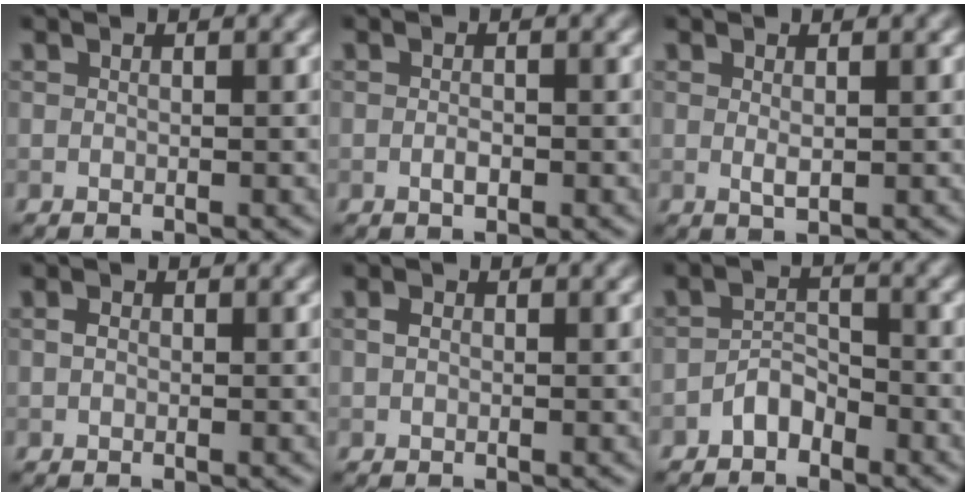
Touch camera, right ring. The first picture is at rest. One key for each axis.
{"total": 1.0, "fx": -0.3, "fy": 0.5, "fz": 0.8, "tx": -0.016, "ty": -0.001, "tz": -0.007}
{"total": 1.0, "fx": 0.2, "fy": 0.4, "fz": 0.9, "tx": -0.019, "ty": -0.003, "tz": 0.004}
{"total": 0.7, "fx": 0.0, "fy": 0.5, "fz": 0.4, "tx": -0.008, "ty": 0.000, "tz": -0.001}
{"total": 0.8, "fx": 0.1, "fy": 0.7, "fz": 0.5, "tx": -0.011, "ty": 0.001, "tz": 0.000}
{"total": 2.3, "fx": -1.7, "fy": 1.2, "fz": 0.8, "tx": -0.013, "ty": 0.011, "tz": -0.035}